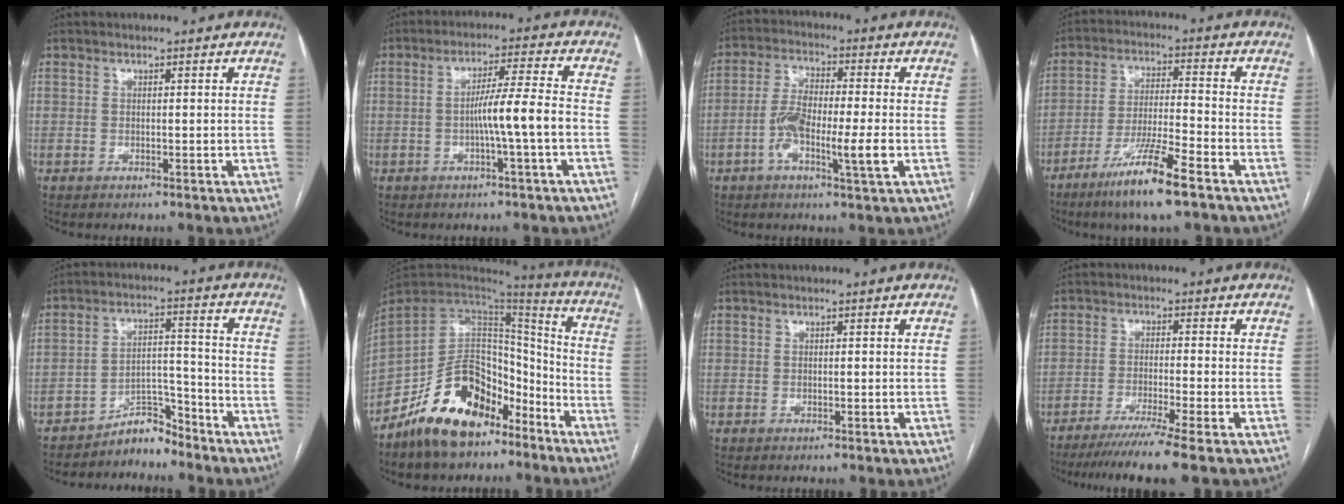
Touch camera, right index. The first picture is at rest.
{"total": 7.1, "force": [-1.8, -1.0, 6.8], "torque": [-0.113, 0.011, -0.029]}
{"total": 9.6, "force": [-2.5, 1.6, 9.1], "torque": [-0.169, 0.004, -0.048]}
{"total": 11.1, "force": [-7.1, 0.2, 8.5], "torque": [-0.163, -0.025, -0.130]}
{"total": 5.5, "force": [-5.2, 1.6, 0.7], "torque": [-0.001, 0.027, -0.088]}
{"total": 17.4, "force": [-11.7, 9.3, 9.0], "torque": [-0.167, 0.038, -0.203]}
{"total": 0.0}
{"total": 8.7, "force": [-6.7, -2.0, 5.3], "torque": [-0.074, -0.029, -0.109]}